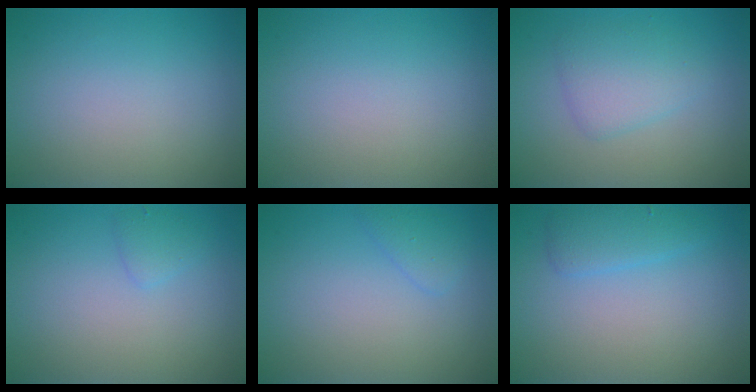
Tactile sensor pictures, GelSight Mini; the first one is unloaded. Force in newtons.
{"total": 0.0}
{"total": 2.7, "press": 2.7, "slide": 0.1}
{"total": 1.0, "press": 1.0, "slide": 0.1}
{"total": 1.3, "press": 1.3, "slide": 0.0}
{"total": 2.1, "press": 2.1, "slide": 0.2}